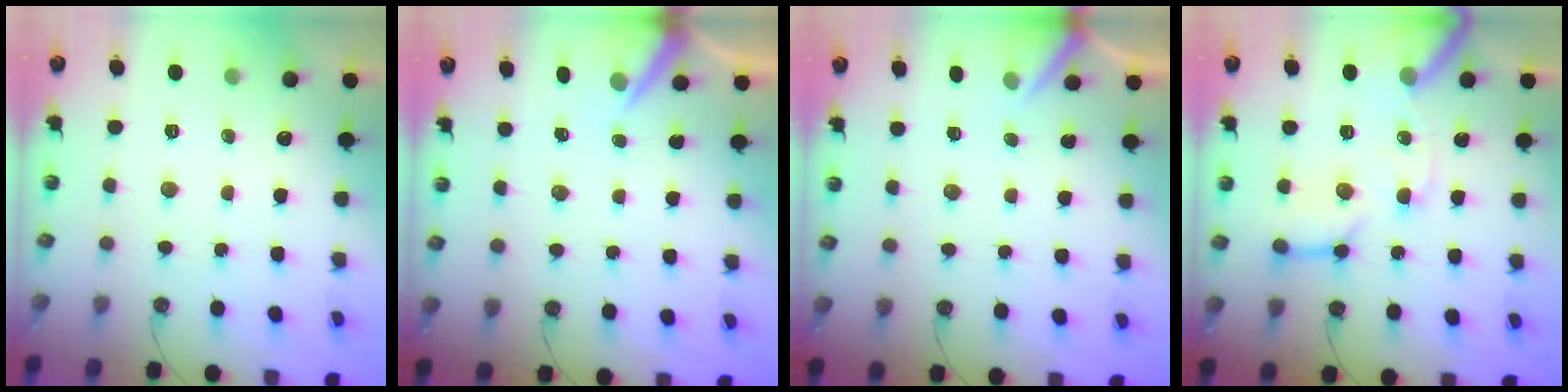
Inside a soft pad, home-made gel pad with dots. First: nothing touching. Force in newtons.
{"total": 4.1, "press": 4.1, "slide": 0.4}
{"total": 3.7, "press": 3.7, "slide": 0.2}
{"total": 15.1, "press": 15.0, "slide": 1.7}